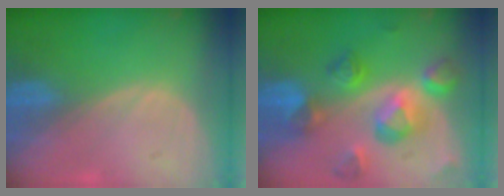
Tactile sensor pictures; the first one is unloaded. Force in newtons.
{"total": 10.4, "press": 9.3, "slide": 4.6}